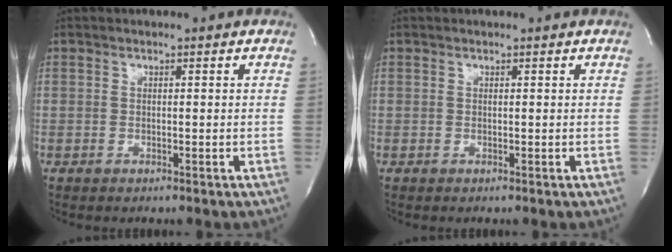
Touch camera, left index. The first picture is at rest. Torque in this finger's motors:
{"motor_torque": [0.24, -0.18, -0.08, -0.01]}